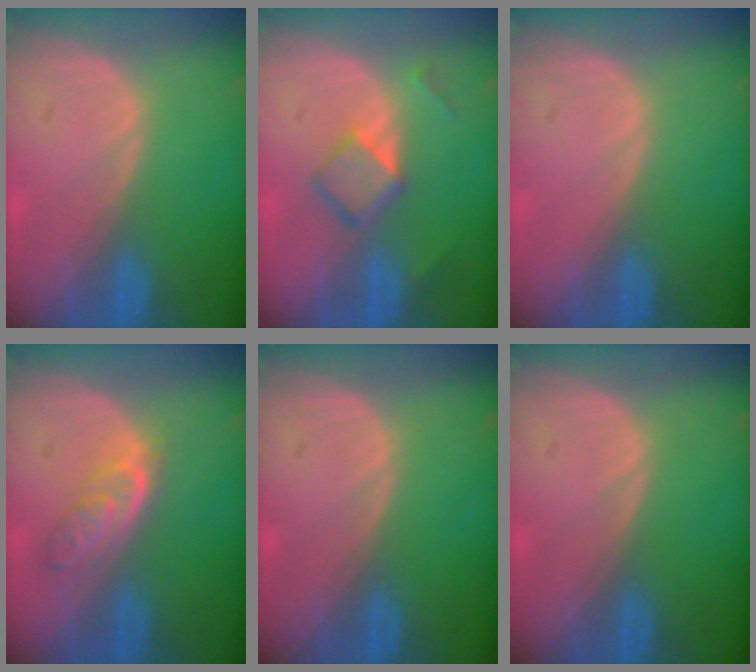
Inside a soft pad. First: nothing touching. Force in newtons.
{"total": 4.6, "press": 4.5, "slide": 1.0}
{"total": 0.0}
{"total": 4.7, "press": 4.4, "slide": 1.9}
{"total": 0.0}
{"total": 0.0}